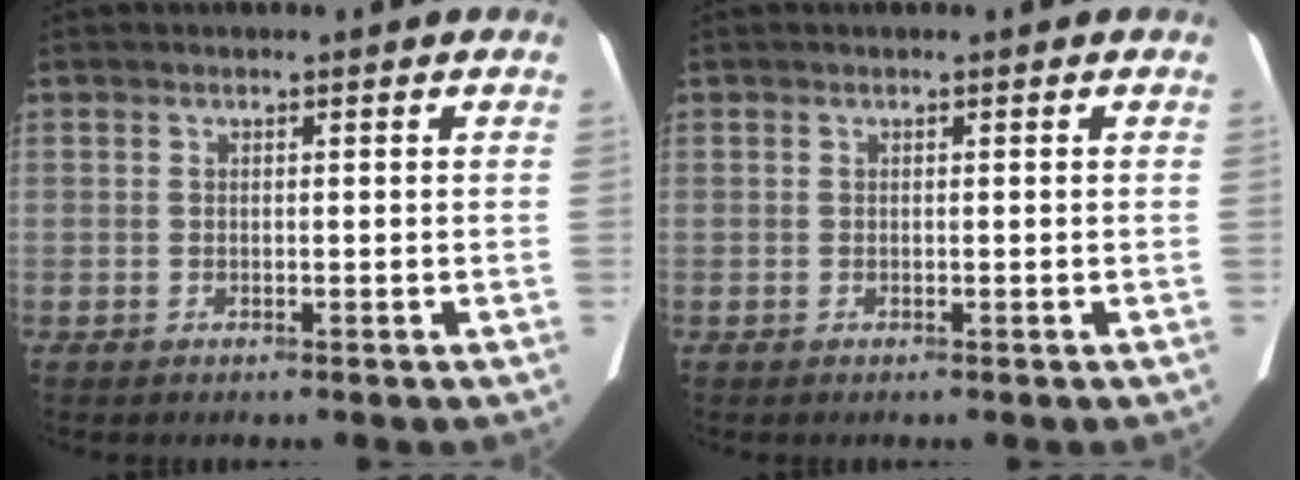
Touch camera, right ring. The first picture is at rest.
{"total": 0.0}